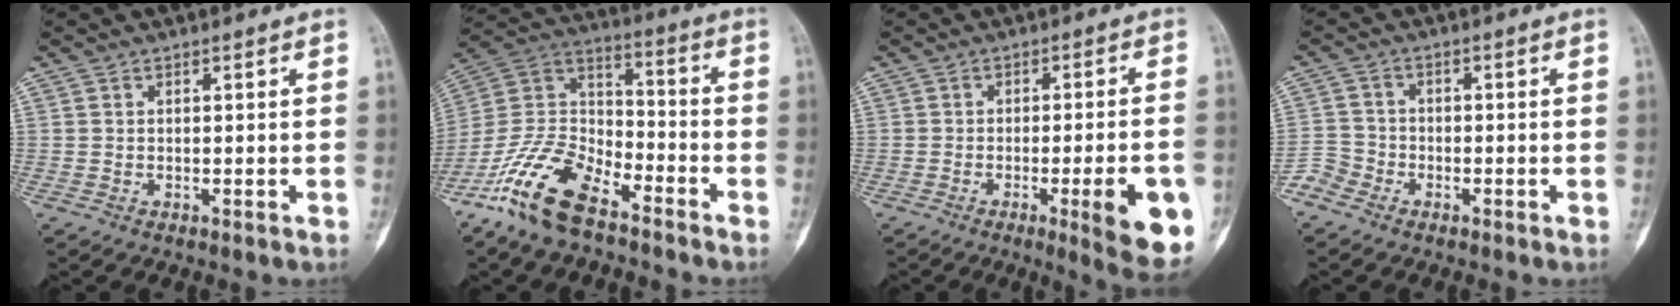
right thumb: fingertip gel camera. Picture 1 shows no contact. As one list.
[{"total": 16.4, "force": [-11.3, 7.2, 9.5], "torque": [-0.186, 0.065, -0.222]}, {"total": 12.8, "force": [-4.4, 2.4, 11.8], "torque": [-0.137, 0.005, -0.053]}, {"total": 3.9, "force": [-3.0, 2.5, 0.2], "torque": [0.006, 0.007, -0.073]}]